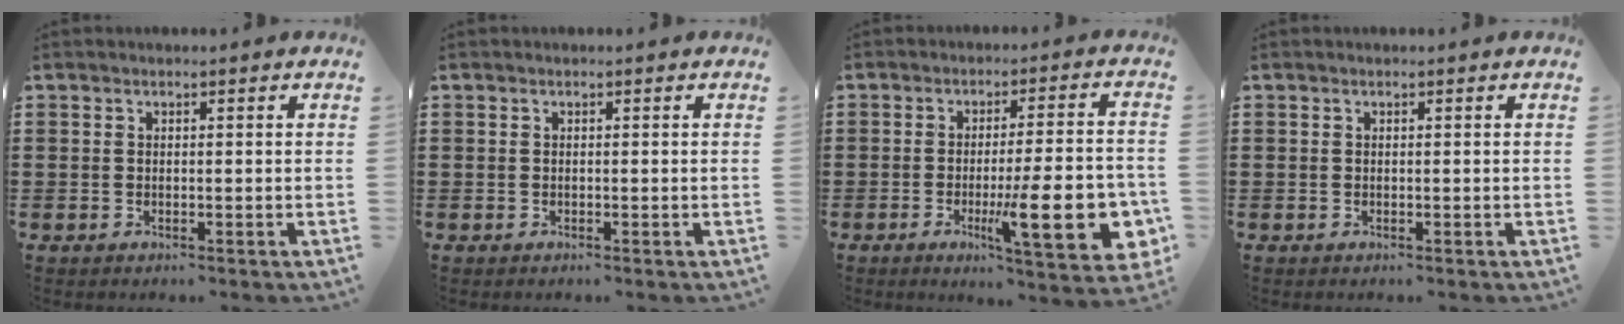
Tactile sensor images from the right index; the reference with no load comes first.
{"total": 0.0}
{"total": 14.8, "force": [-4.2, 3.0, 13.8], "torque": [-0.212, -0.008, -0.060]}
{"total": 0.0}